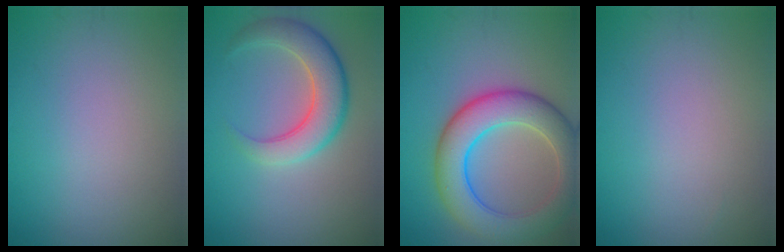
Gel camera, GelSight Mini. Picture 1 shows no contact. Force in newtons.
{"total": 5.5, "press": 5.5, "slide": 0.4}
{"total": 8.3, "press": 8.3, "slide": 0.5}
{"total": 0.0}